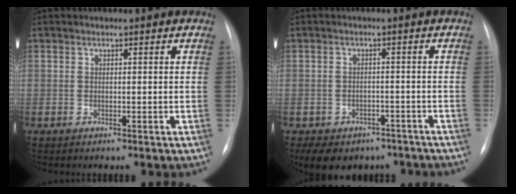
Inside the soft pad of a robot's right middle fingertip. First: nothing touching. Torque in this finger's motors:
{"motor_torque": [0.98, -0.99, 0.13, 0.06]}